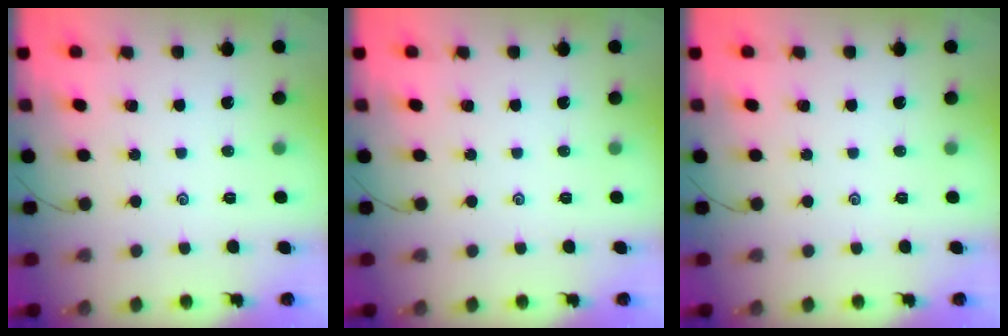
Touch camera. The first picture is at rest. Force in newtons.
{"total": 0.0}
{"total": 0.0}